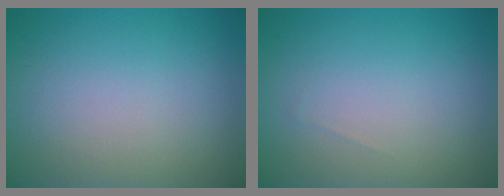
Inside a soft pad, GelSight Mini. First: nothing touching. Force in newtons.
{"total": 0.0}